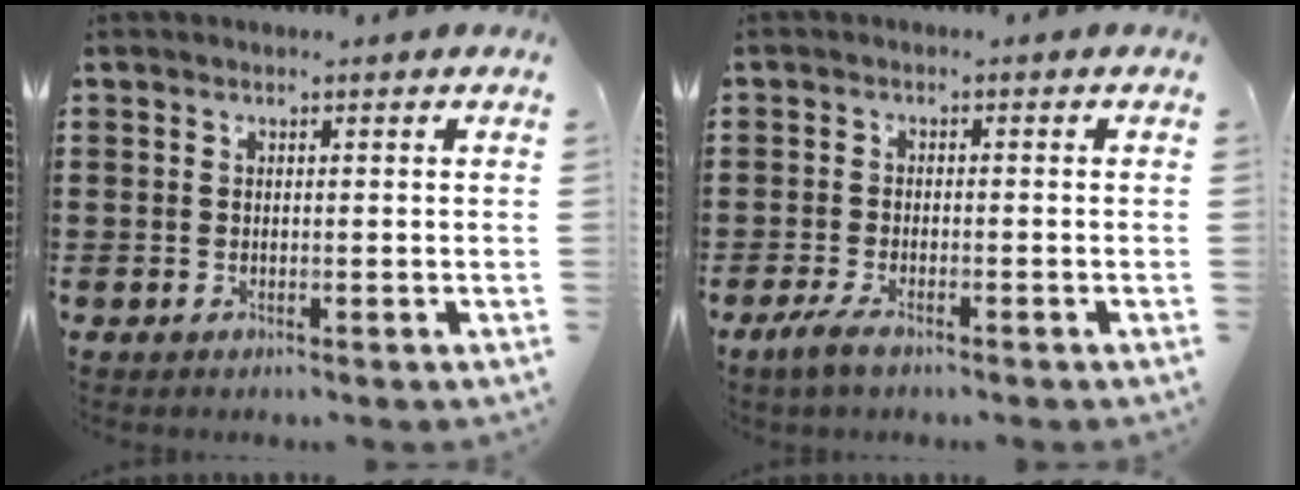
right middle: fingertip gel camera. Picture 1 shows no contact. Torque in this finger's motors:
{"motor_torque": [2.01, 0.13, 0.34, 0.08]}